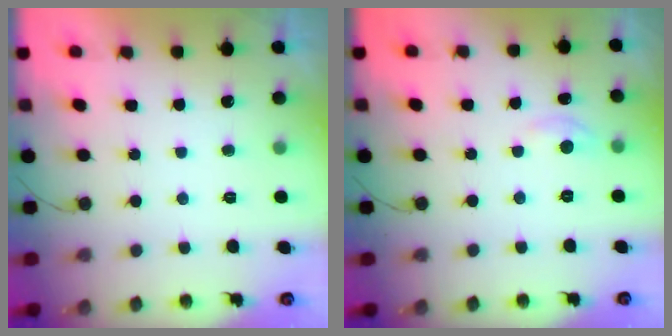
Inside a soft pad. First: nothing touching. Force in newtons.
{"total": 3.2, "press": 3.2, "slide": 0.4}